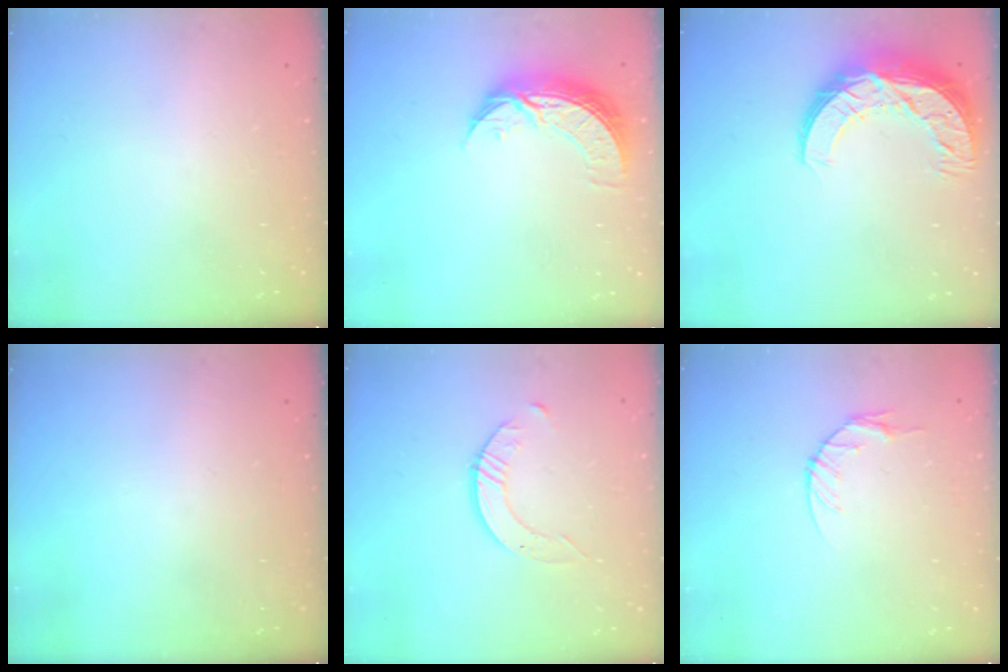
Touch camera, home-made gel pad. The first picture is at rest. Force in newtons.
{"total": 9.0, "press": 9.0, "slide": 0.7}
{"total": 13.5, "press": 13.5, "slide": 0.8}
{"total": 0.0}
{"total": 3.7, "press": 3.7, "slide": 0.4}
{"total": 4.6, "press": 4.6, "slide": 0.6}